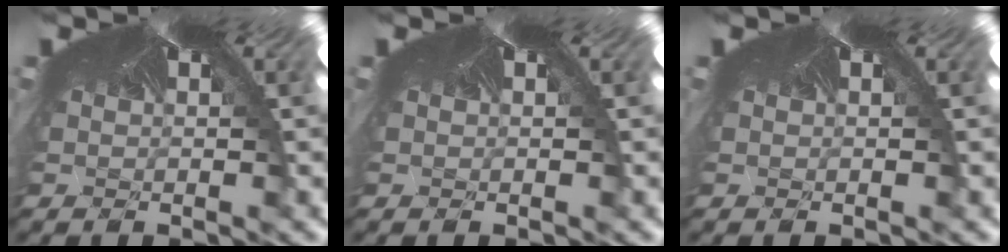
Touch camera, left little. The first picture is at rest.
{"total": 0.0}
{"total": 0.0}